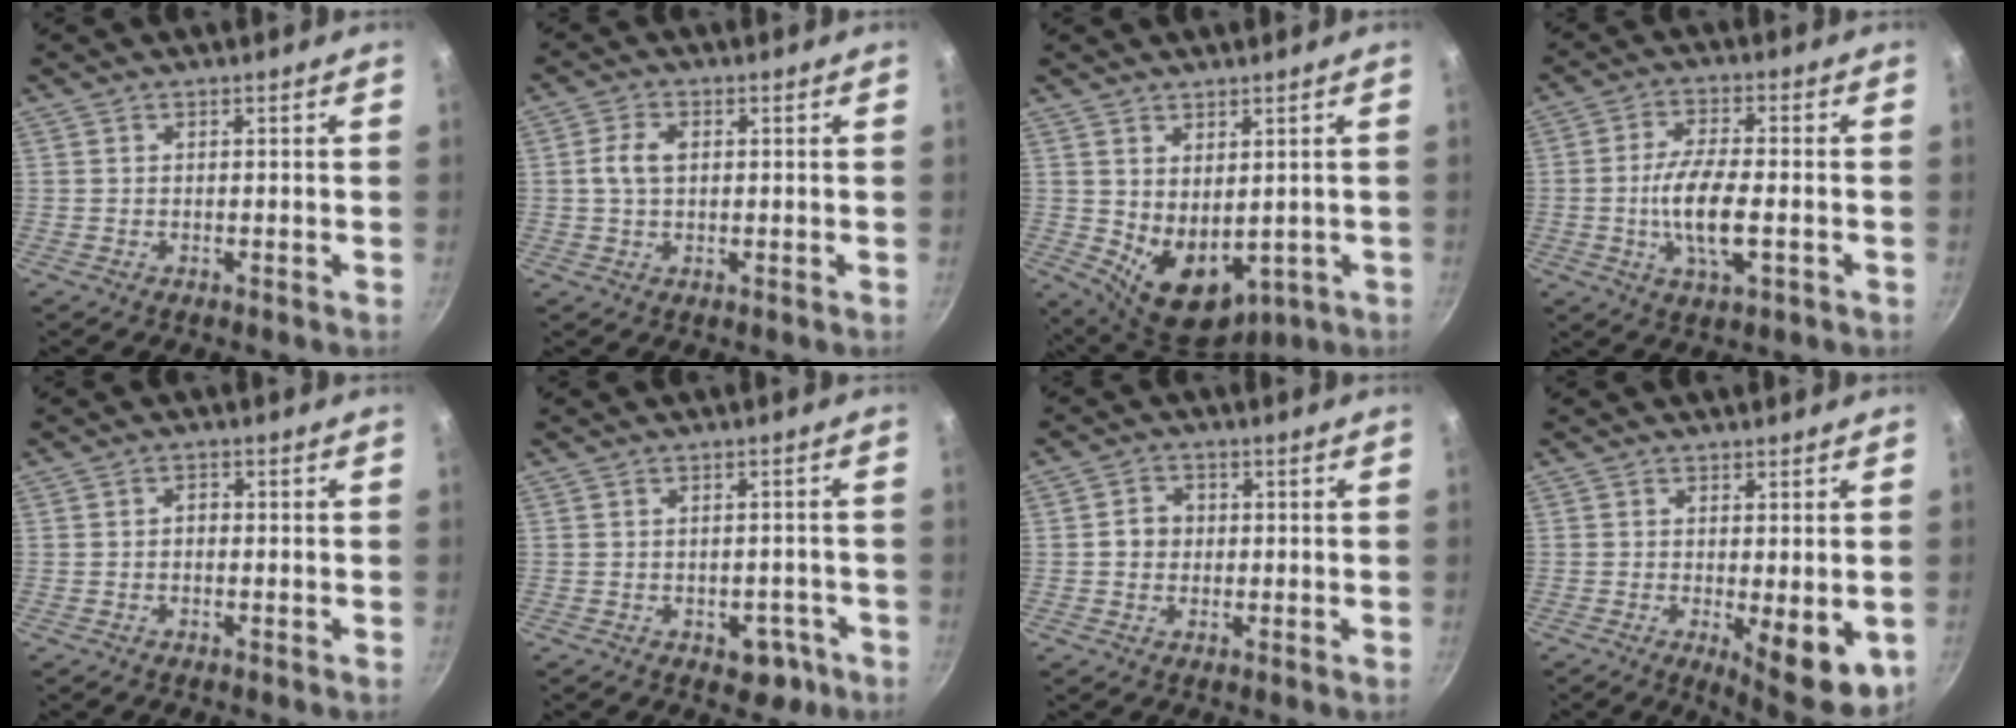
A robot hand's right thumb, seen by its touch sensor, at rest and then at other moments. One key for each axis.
{"total": 4.4, "fx": 0.5, "fy": 2.8, "fz": 3.4, "tx": -0.075, "ty": 0.008, "tz": 0.009}
{"total": 11.8, "fx": -1.5, "fy": 7.1, "fz": 9.3, "tx": -0.133, "ty": -0.014, "tz": 0.012}
{"total": 9.9, "fx": -1.8, "fy": 3.9, "fz": 8.9, "tx": -0.175, "ty": 0.007, "tz": -0.033}
{"total": 1.4, "fx": -0.3, "fy": 1.0, "fz": 0.8, "tx": -0.005, "ty": 0.007, "tz": -0.008}
{"total": 4.7, "fx": -2.3, "fy": 3.2, "fz": 2.5, "tx": -0.010, "ty": 0.019, "tz": -0.024}
{"total": 3.8, "fx": 0.0, "fy": 3.4, "fz": 1.8, "tx": -0.015, "ty": 0.011, "tz": -0.005}
{"total": 9.7, "fx": -2.4, "fy": 3.1, "fz": 8.9, "tx": -0.117, "ty": -0.023, "tz": -0.026}